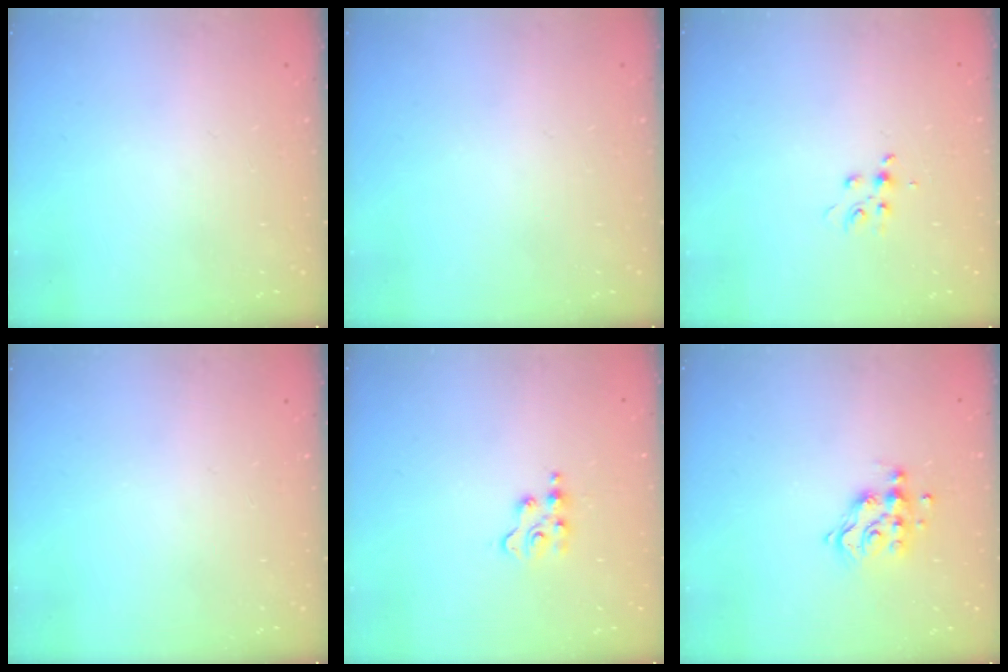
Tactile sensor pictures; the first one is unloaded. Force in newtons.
{"total": 0.0}
{"total": 5.0, "press": 4.9, "slide": 0.6}
{"total": 0.0}
{"total": 3.6, "press": 3.5, "slide": 0.6}
{"total": 10.2, "press": 10.2, "slide": 0.7}